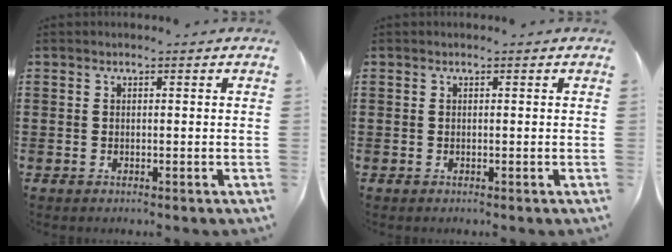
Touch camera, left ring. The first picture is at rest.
{"total": 0.0}